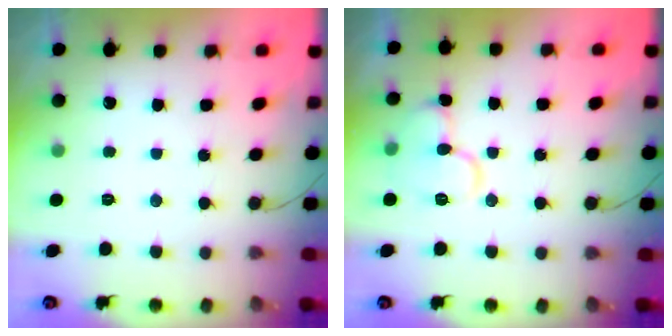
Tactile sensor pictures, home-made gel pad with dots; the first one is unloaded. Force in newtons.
{"total": 10.7, "press": 10.7, "slide": 0.8}